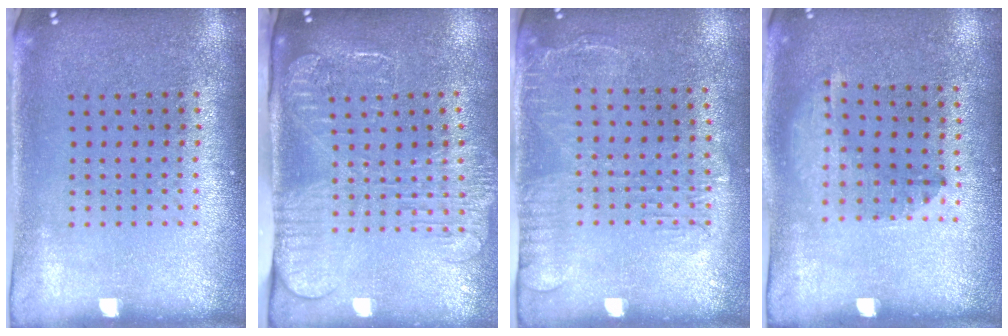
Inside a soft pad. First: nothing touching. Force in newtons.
{"total": 2.6, "press": 2.0, "slide": 1.7}
{"total": 1.6, "press": 1.2, "slide": 1.0}
{"total": 1.3, "press": 0.8, "slide": 1.0}